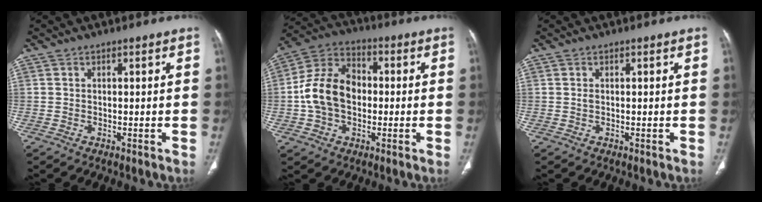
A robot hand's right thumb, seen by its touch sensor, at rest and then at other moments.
{"total": 13.3, "force": [-0.8, 9.6, 9.2], "torque": [-0.159, 0.035, -0.020]}
{"total": 0.5, "force": [0.0, 0.4, 0.4], "torque": [-0.009, 0.001, 0.001]}